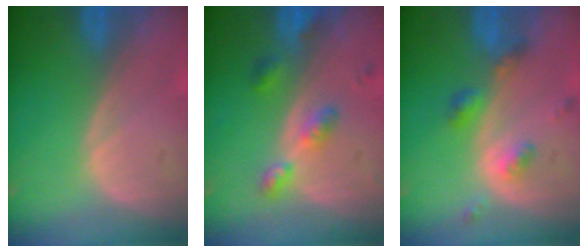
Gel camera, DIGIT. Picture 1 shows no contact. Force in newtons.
{"total": 4.6, "press": 4.6, "slide": 0.6}
{"total": 5.0, "press": 4.4, "slide": 2.4}